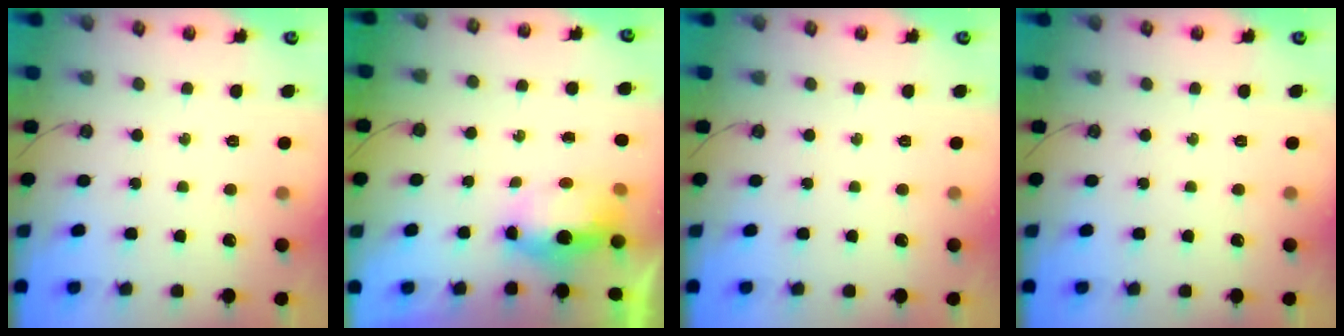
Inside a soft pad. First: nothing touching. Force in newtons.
{"total": 12.9, "press": 8.4, "slide": 9.7}
{"total": 0.0}
{"total": 0.0}